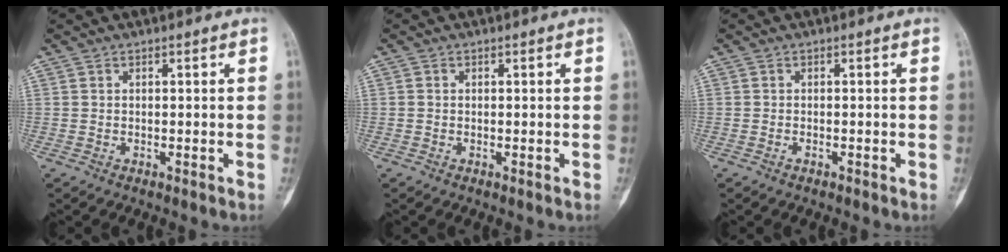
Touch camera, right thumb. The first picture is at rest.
{"total": 0.0}
{"total": 0.5, "force": [-0.3, 0.3, 0.3], "torque": [-0.008, 0.001, -0.007]}